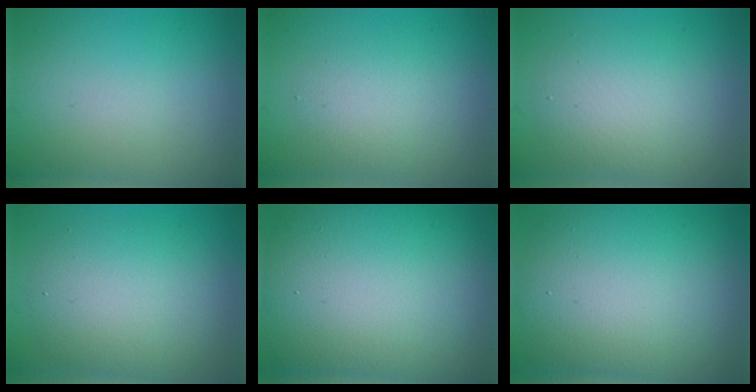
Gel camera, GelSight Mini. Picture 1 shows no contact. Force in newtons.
{"total": 2.7, "press": 2.7, "slide": 0.2}
{"total": 4.6, "press": 4.6, "slide": 0.2}
{"total": 5.5, "press": 5.5, "slide": 0.2}
{"total": 15.9, "press": 15.9, "slide": 1.1}
{"total": 12.9, "press": 12.9, "slide": 0.8}